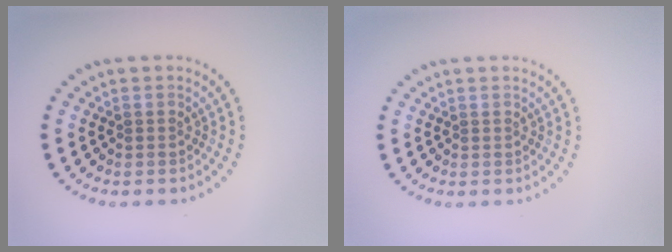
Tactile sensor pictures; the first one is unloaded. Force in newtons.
{"total": 0.0}